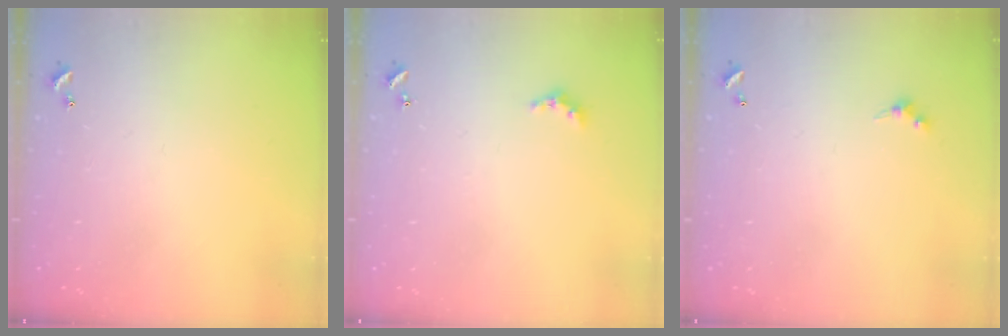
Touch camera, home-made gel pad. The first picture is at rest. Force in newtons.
{"total": 2.4, "press": 2.3, "slide": 0.5}
{"total": 2.4, "press": 2.3, "slide": 0.5}